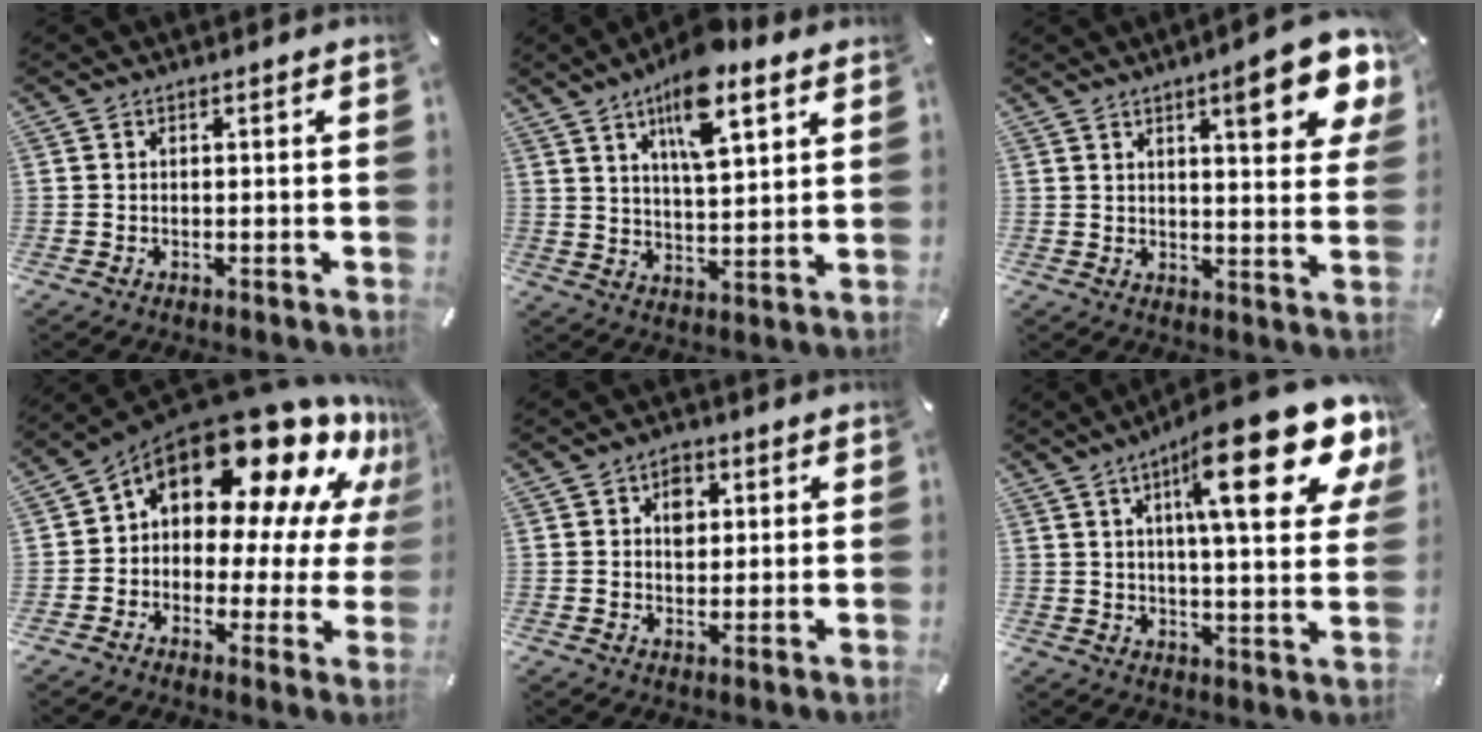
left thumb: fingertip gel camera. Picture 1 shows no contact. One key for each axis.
{"total": 13.5, "fx": 8.5, "fy": 4.7, "fz": 9.3, "tx": -0.149, "ty": -0.032, "tz": 0.144}
{"total": 13.2, "fx": 7.4, "fy": 3.9, "fz": 10.2, "tx": -0.133, "ty": -0.036, "tz": 0.116}
{"total": 20.1, "fx": 12.6, "fy": 10.4, "fz": 11.7, "tx": -0.182, "ty": -0.106, "tz": 0.213}
{"total": 4.5, "fx": 1.3, "fy": 3.6, "fz": 2.5, "tx": -0.023, "ty": -0.004, "tz": 0.015}
{"total": 23.0, "fx": 11.6, "fy": 7.3, "fz": 18.4, "tx": -0.265, "ty": -0.057, "tz": 0.174}